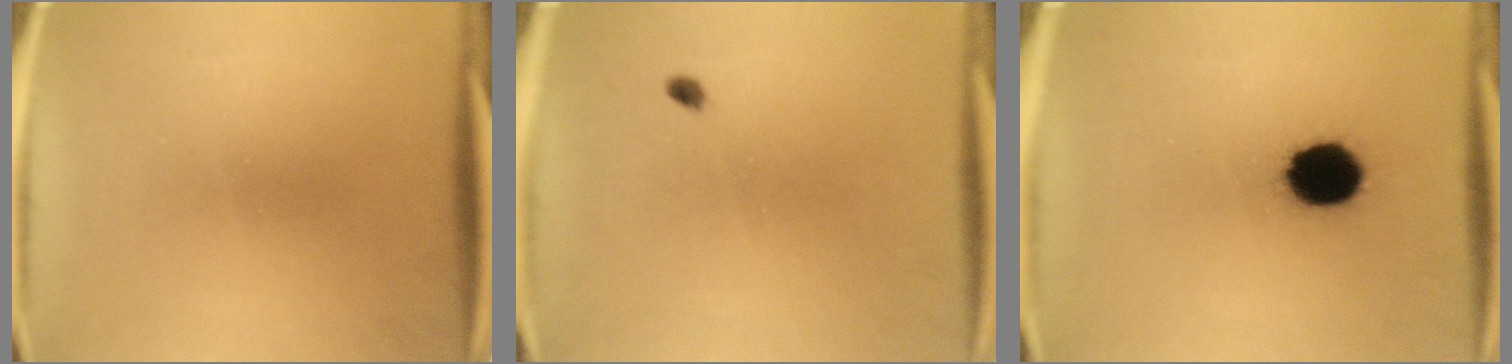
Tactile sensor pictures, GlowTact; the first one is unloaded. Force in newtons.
{"total": 1.6}
{"total": 13.0}